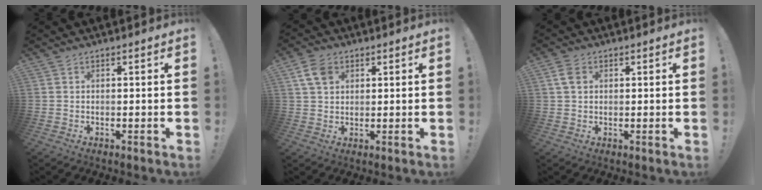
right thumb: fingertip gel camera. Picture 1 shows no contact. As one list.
[{"total": 6.8, "force": [2.9, 4.9, 3.8], "torque": [-0.068, 0.004, 0.059]}, {"total": 4.4, "force": [1.3, 3.1, 2.8], "torque": [-0.039, 0.003, 0.025]}]